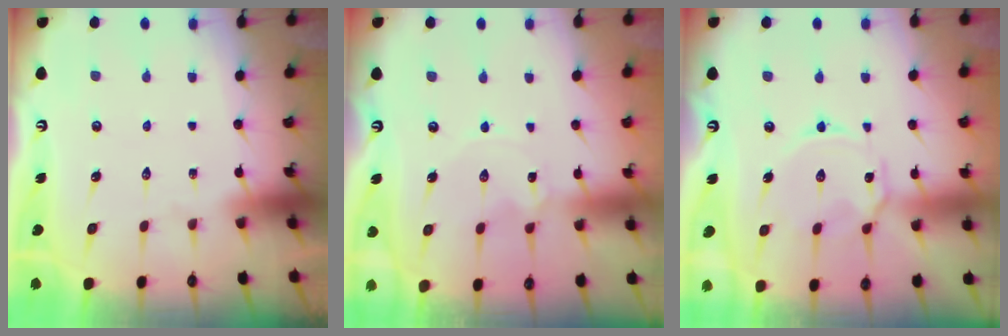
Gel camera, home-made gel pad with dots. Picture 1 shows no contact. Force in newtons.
{"total": 0.8, "press": 0.8, "slide": 0.2}
{"total": 5.5, "press": 5.5, "slide": 0.5}